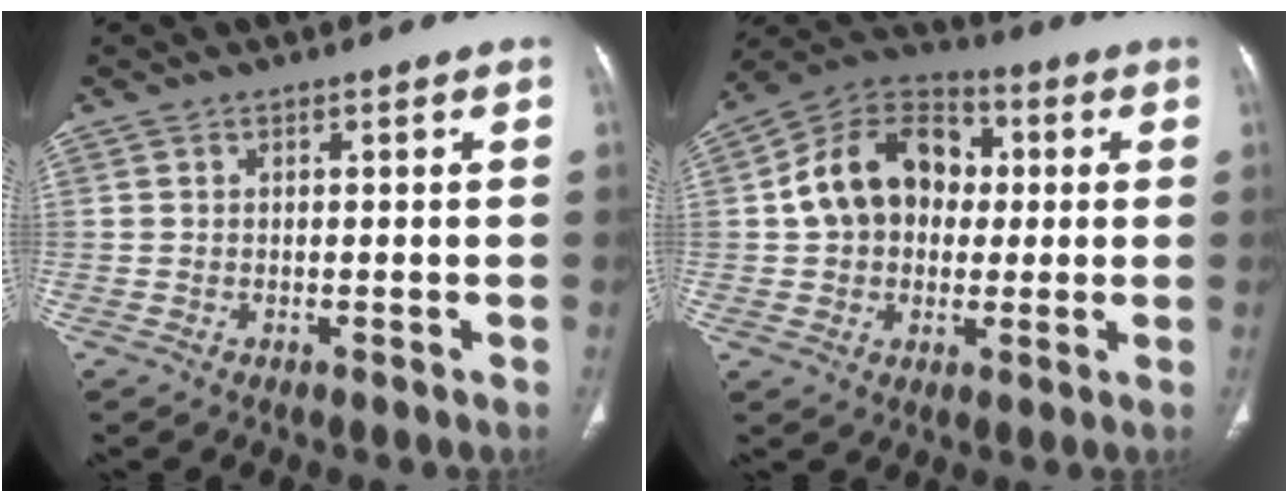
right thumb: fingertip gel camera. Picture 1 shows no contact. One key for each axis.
{"total": 15.6, "fx": 1.5, "fy": 12.1, "fz": 9.7, "tx": -0.128, "ty": 0.027, "tz": 0.017}